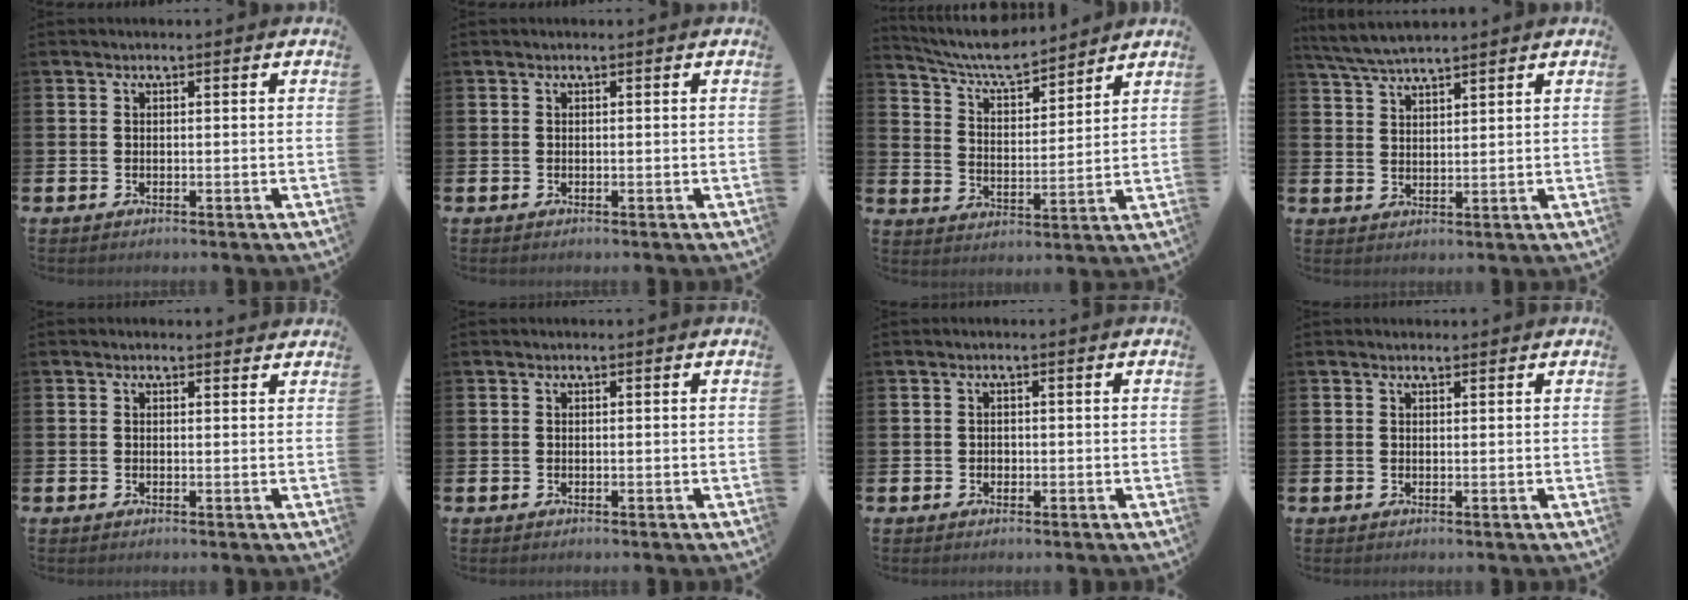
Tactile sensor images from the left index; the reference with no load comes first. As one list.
[{"total": 0.0}, {"total": 7.2, "force": [6.7, 1.1, 2.3], "torque": [-0.073, -0.039, 0.118]}, {"total": 4.7, "force": [4.5, 0.2, 1.2], "torque": [-0.038, -0.015, 0.082]}, {"total": 0.7, "force": [0.6, 0.3, 0.2], "torque": [0.009, -0.002, 0.008]}, {"total": 0.0}, {"total": 0.7, "force": [-0.1, 0.7, 0.2], "torque": [-0.003, 0.005, -0.004]}, {"total": 0.8, "force": [0.8, 0.3, 0.2], "torque": [0.007, -0.002, 0.011]}]